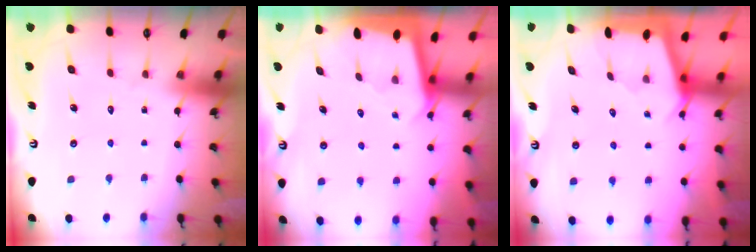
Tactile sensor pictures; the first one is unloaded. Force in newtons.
{"total": 1.8, "press": 1.8, "slide": 0.1}
{"total": 2.3, "press": 2.3, "slide": 0.3}